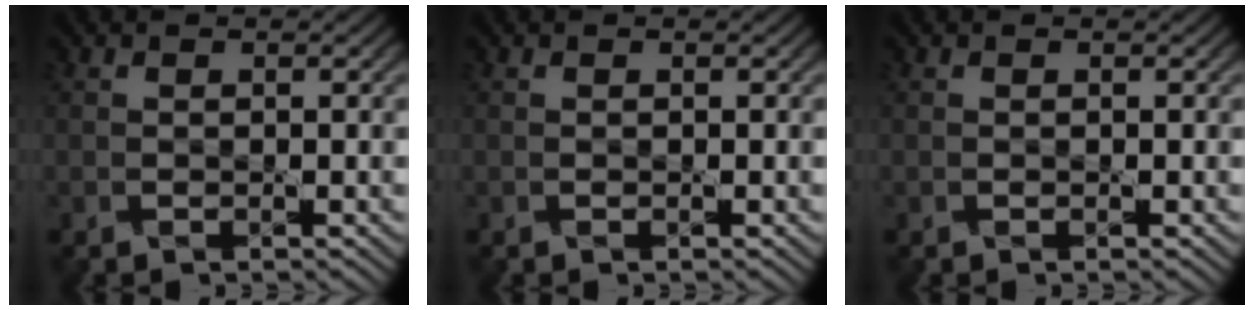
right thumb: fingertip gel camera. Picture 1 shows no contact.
{"total": 0.0}
{"total": 0.0}